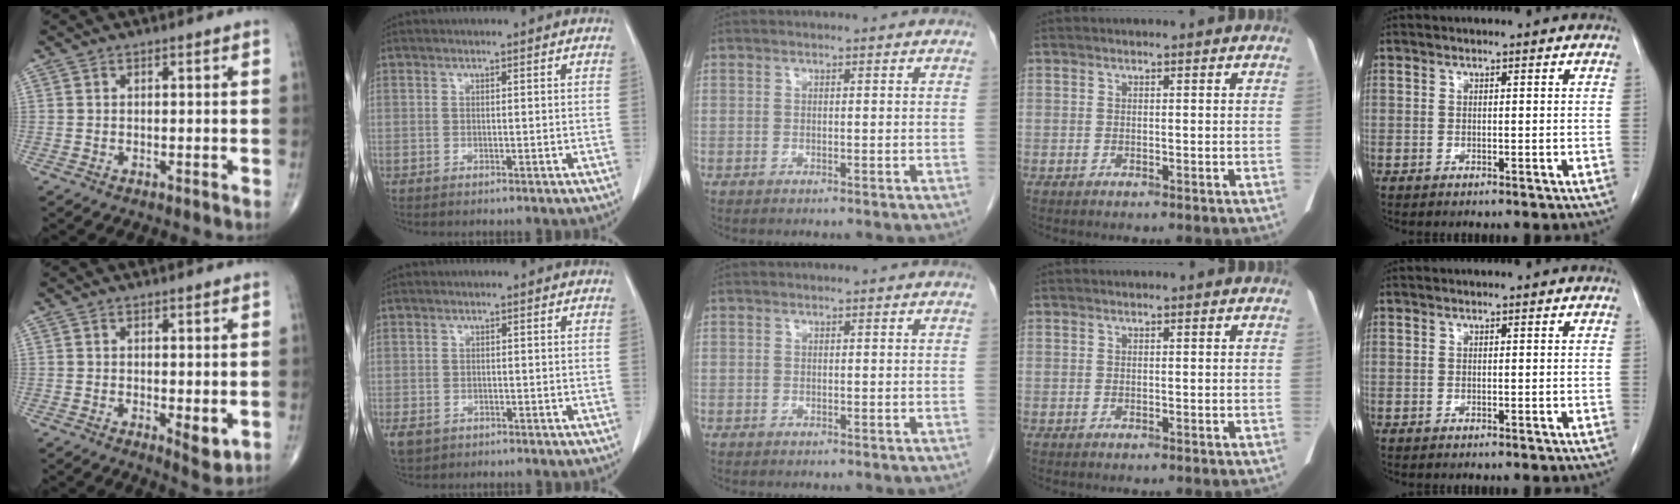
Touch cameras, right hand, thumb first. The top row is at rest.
{"thumb": {"total": 3.7, "force": [-0.5, 1.3, 3.4], "torque": [-0.044, -0.012, -0.006]}, "index": {"total": 3.0, "force": [-1.6, 2.3, 1.1], "torque": [-0.022, -0.002, -0.022]}}